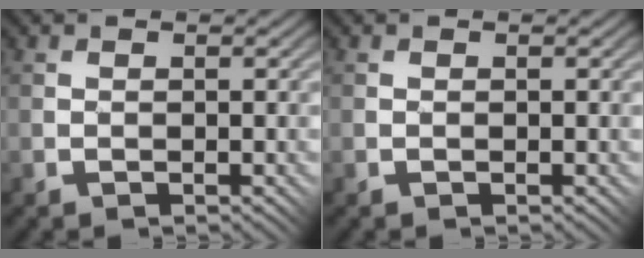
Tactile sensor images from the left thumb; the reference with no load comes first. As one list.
[{"total": 0.0}]